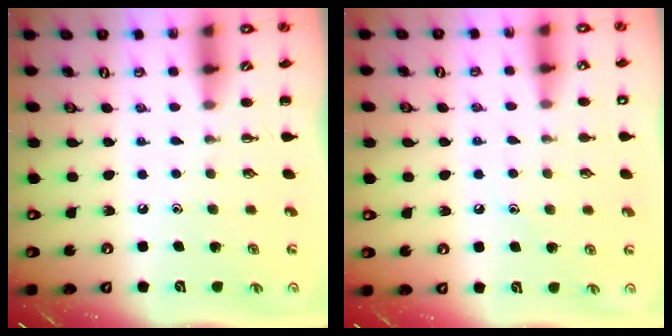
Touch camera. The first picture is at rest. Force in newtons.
{"total": 7.0, "press": 6.8, "slide": 1.8}